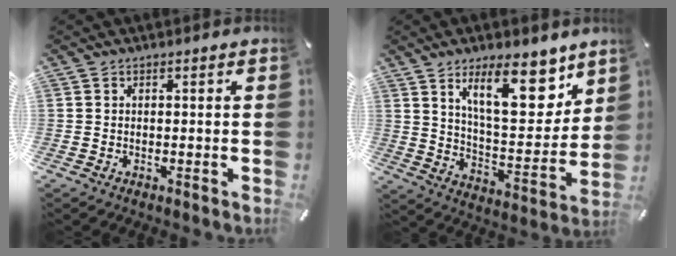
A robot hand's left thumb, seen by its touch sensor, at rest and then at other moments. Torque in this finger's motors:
{"motor_torque": [2.51, 1.97, 1.38, -1.39, 0.51]}